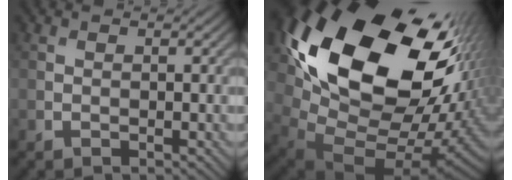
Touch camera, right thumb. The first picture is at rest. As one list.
[{"total": 23.2, "force": [8.1, 15.0, 15.8], "torque": [-0.348, -0.007, 0.176]}]